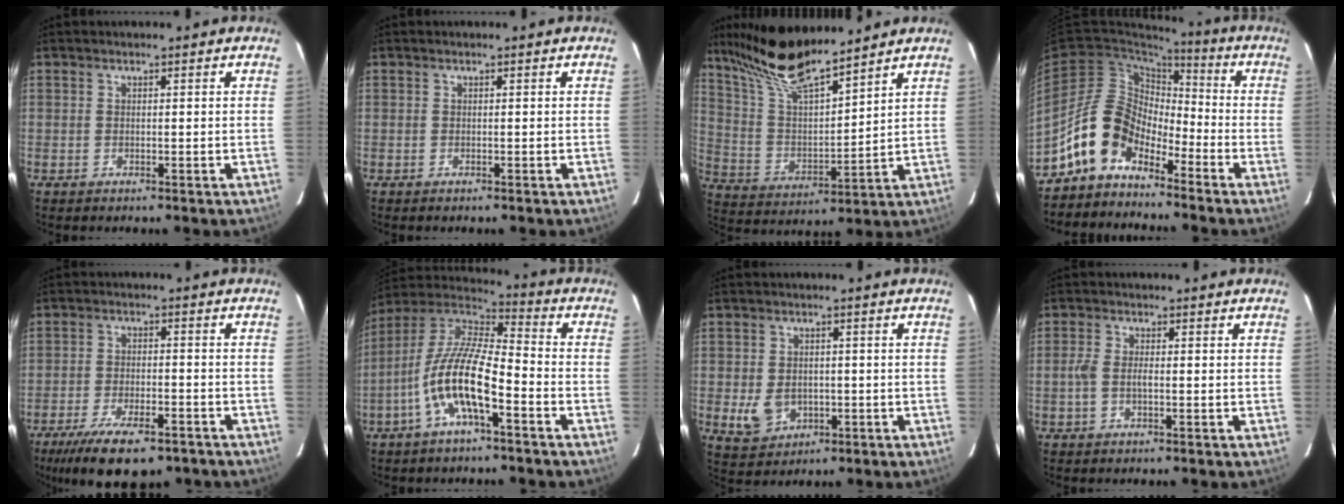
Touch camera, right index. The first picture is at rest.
{"total": 0.0}
{"total": 16.4, "force": [13.5, 2.5, 9.0], "torque": [-0.171, 0.011, 0.264]}
{"total": 11.3, "force": [-7.7, 6.6, 4.9], "torque": [-0.096, 0.029, -0.152]}
{"total": 15.0, "force": [-10.7, 5.2, 9.1], "torque": [-0.192, -0.033, -0.169]}
{"total": 13.8, "force": [-5.7, 3.5, 12.1], "torque": [-0.239, 0.001, -0.116]}
{"total": 6.4, "force": [-1.4, 5.1, 3.6], "torque": [-0.079, -0.004, -0.012]}
{"total": 2.7, "force": [-0.8, 1.0, 2.4], "torque": [-0.056, 0.003, -0.017]}